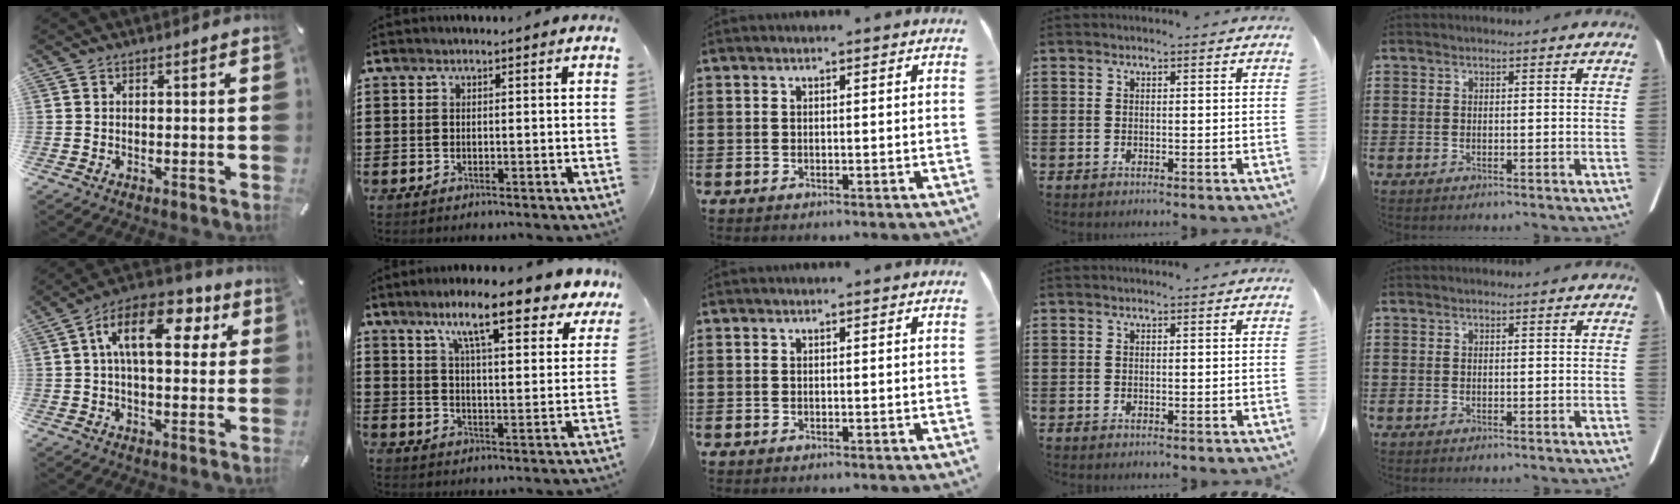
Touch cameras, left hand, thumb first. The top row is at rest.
{"thumb": {"total": 14.7, "force": [4.3, 7.8, 11.8], "torque": [-0.201, -0.003, 0.069]}, "index": {"total": 10.4, "force": [7.6, 1.4, 7.0], "torque": [-0.130, -0.018, 0.127]}}